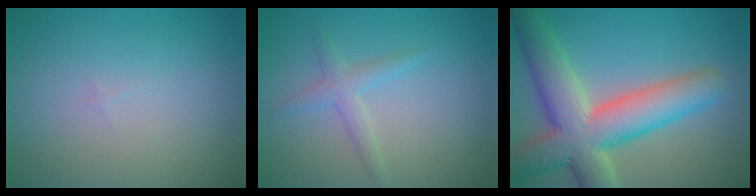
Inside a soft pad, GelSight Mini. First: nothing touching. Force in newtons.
{"total": 1.9, "press": 1.9, "slide": 0.1}
{"total": 10.2, "press": 10.2, "slide": 0.8}